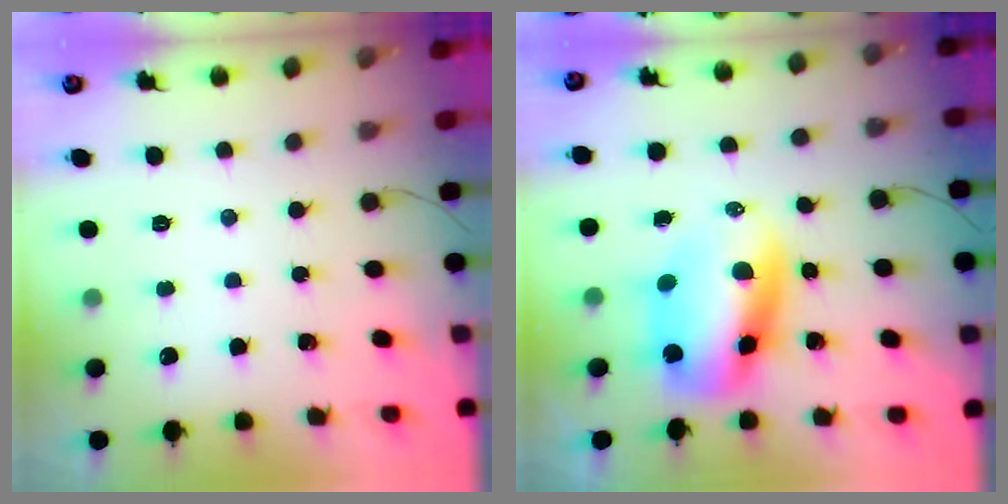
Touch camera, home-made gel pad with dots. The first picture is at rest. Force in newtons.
{"total": 10.7, "press": 10.4, "slide": 2.7}